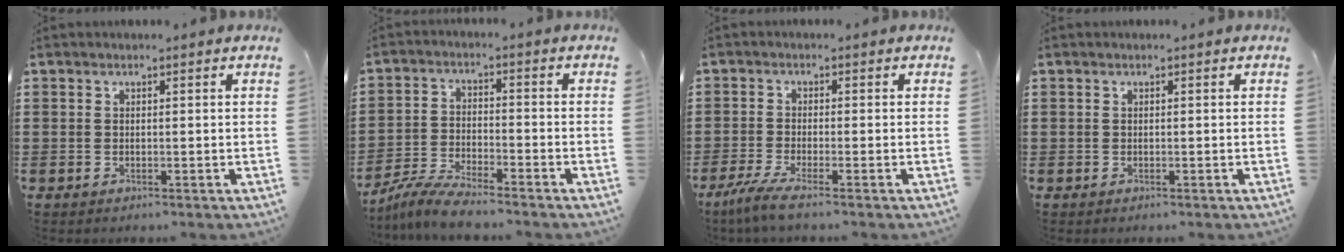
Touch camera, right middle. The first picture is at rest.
{"total": 5.6, "force": [-5.2, 0.4, 2.1], "torque": [-0.055, -0.010, -0.104]}
{"total": 3.4, "force": [-2.3, -0.2, 2.4], "torque": [-0.064, -0.016, -0.049]}
{"total": 0.0}